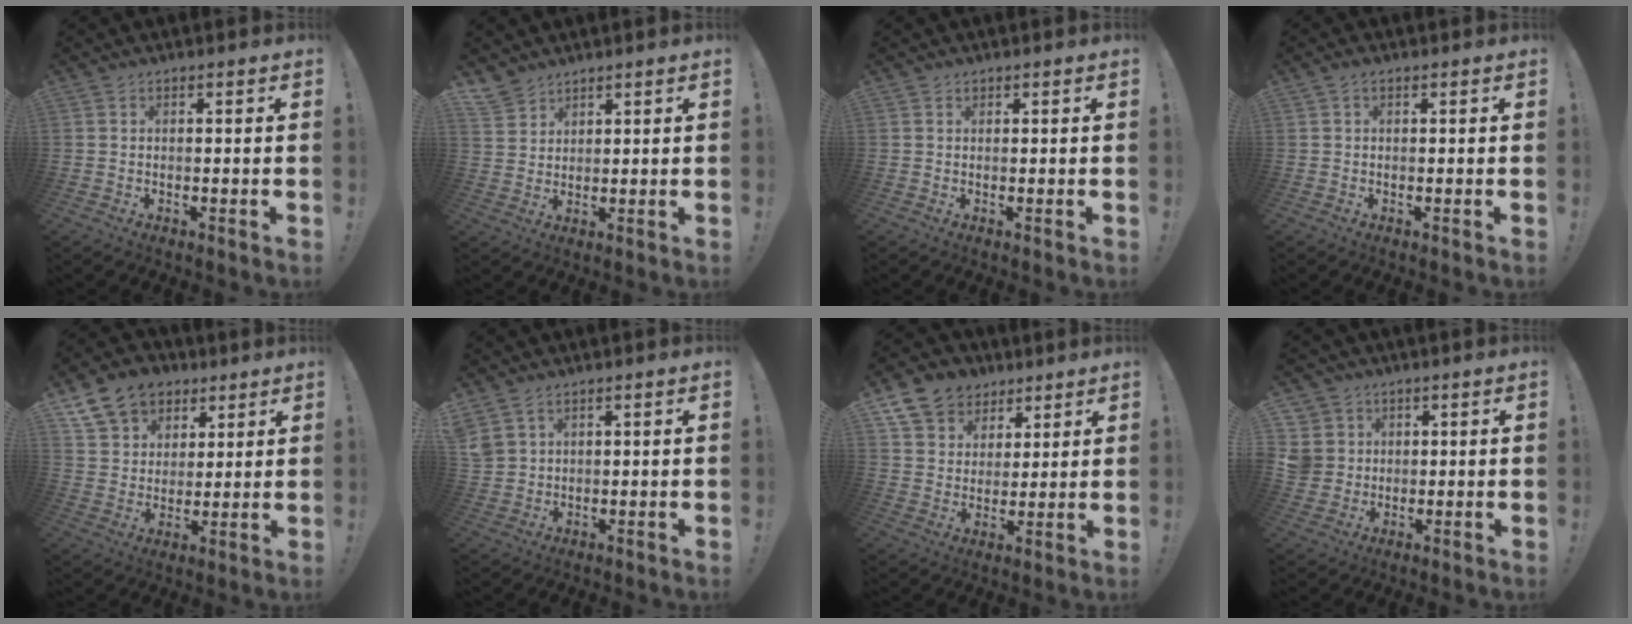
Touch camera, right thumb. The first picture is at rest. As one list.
[{"total": 5.1, "force": [4.3, 2.5, 0.8], "torque": [-0.019, -0.029, 0.085]}, {"total": 0.7, "force": [0.6, 0.4, 0.0], "torque": [0.002, -0.001, 0.011]}, {"total": 1.2, "force": [0.4, 0.7, 0.8], "torque": [-0.010, -0.001, 0.007]}, {"total": 14.2, "force": [7.9, 10.5, 5.2], "torque": [-0.082, -0.043, 0.156]}, {"total": 4.5, "force": [3.0, 2.9, 1.7], "torque": [-0.035, -0.009, 0.062]}, {"total": 11.1, "force": [6.7, 8.4, 2.7], "torque": [-0.048, -0.045, 0.136]}, {"total": 7.1, "force": [1.9, 6.6, 1.6], "torque": [-0.033, -0.013, 0.037]}]